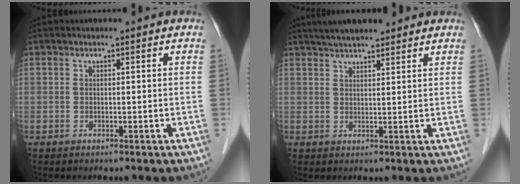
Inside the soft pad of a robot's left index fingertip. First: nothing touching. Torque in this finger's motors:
{"motor_torque": [0.03, 0.28, -0.07, 0.03]}